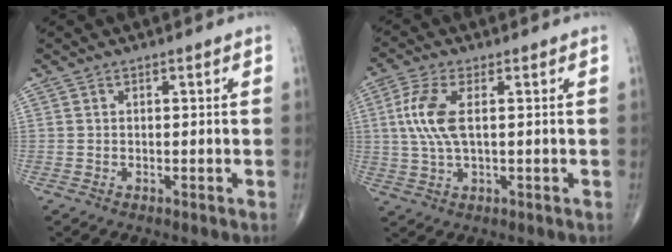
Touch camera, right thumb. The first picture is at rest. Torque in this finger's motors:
{"motor_torque": [0.51, 0.63, 1.03, -0.65, 0.36]}